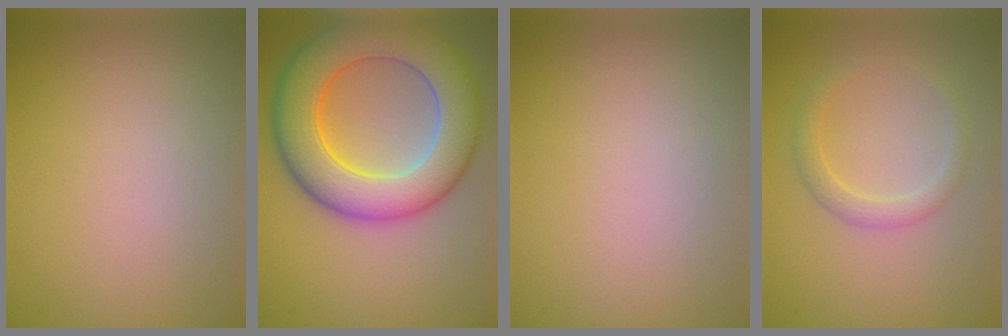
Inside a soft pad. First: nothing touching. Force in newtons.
{"total": 10.8, "press": 10.8, "slide": 0.5}
{"total": 0.0}
{"total": 2.0, "press": 2.0, "slide": 0.1}